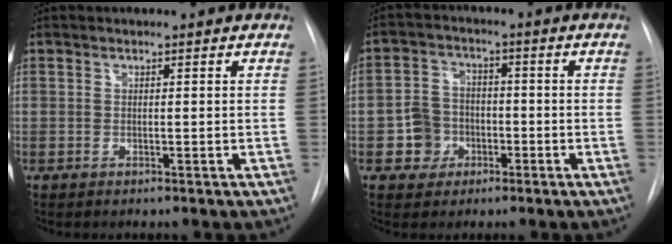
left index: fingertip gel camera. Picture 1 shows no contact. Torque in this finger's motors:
{"motor_torque": [-0.03, 0.13, 0.04, 0.01]}